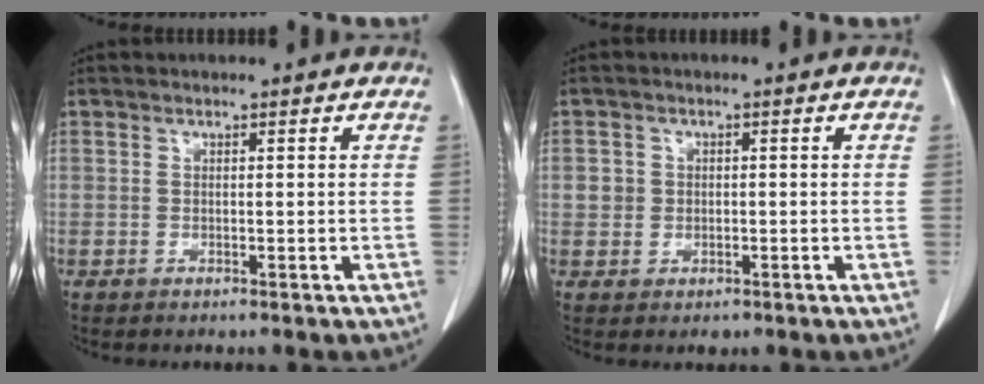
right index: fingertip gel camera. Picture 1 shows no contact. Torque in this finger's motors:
{"motor_torque": [-0.10, -0.02, -0.02, 0.00]}